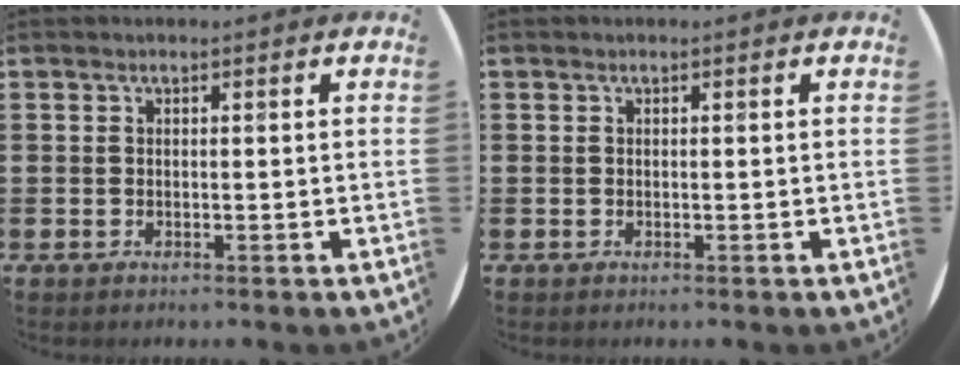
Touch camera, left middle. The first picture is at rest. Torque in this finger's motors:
{"motor_torque": [0.88, -1.25, 0.06, 0.02]}